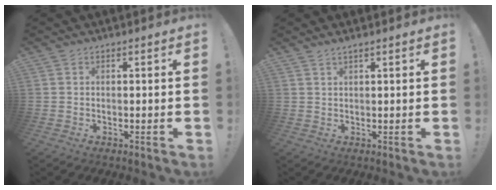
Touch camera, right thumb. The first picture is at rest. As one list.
[{"total": 1.3, "force": [1.0, -0.1, 0.8], "torque": [-0.017, -0.001, 0.018]}]